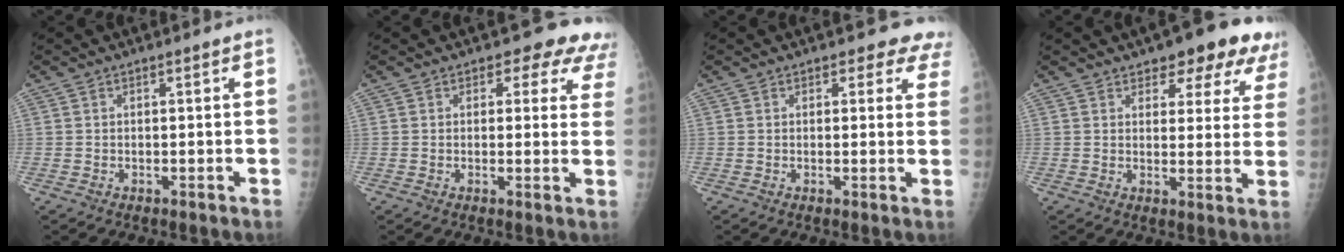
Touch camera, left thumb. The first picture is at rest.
{"total": 8.0, "force": [5.7, 4.6, 3.3], "torque": [0.016, -0.018, 0.045]}
{"total": 5.3, "force": [4.2, 2.7, 1.6], "torque": [0.025, -0.016, 0.034]}
{"total": 12.2, "force": [8.4, 5.4, 7.0], "torque": [-0.036, -0.035, 0.094]}